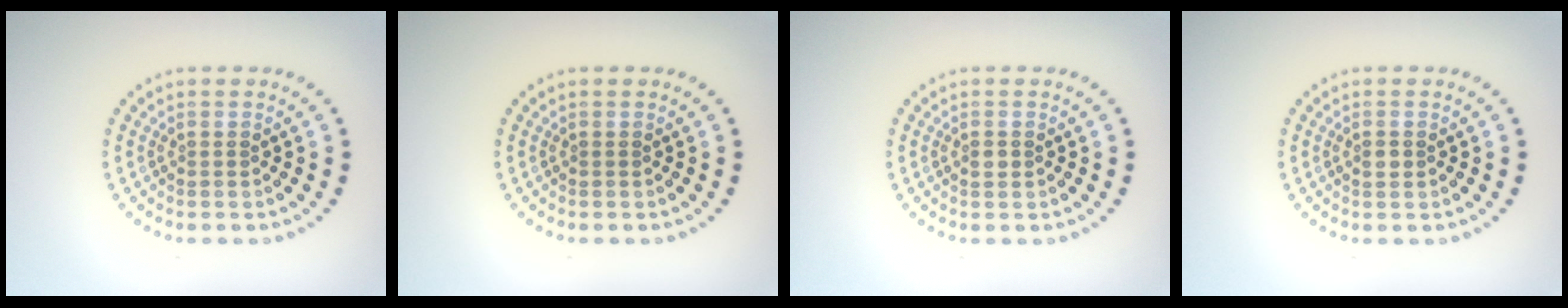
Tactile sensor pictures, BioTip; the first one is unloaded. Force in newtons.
{"total": 0.0}
{"total": 0.7, "press": 0.7, "slide": 0.3}
{"total": 0.8, "press": 0.7, "slide": 0.3}